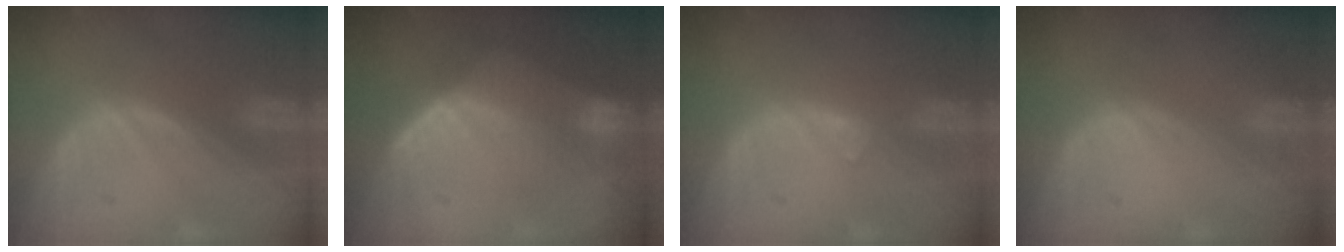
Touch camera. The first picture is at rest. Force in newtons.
{"total": 7.4, "press": 7.2, "slide": 1.7}
{"total": 1.1, "press": 1.0, "slide": 0.2}
{"total": 0.0}